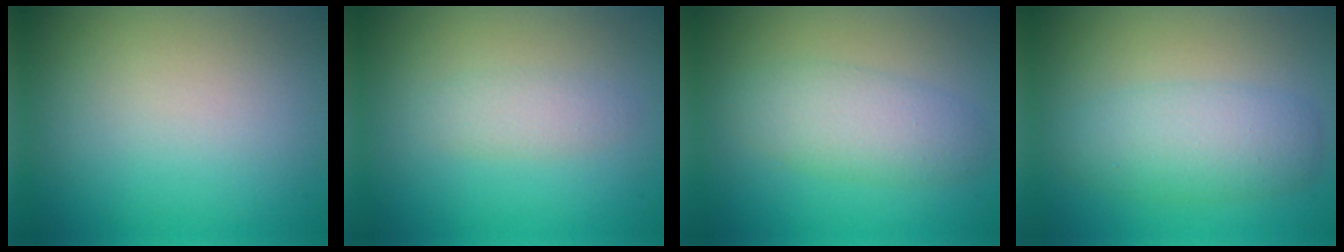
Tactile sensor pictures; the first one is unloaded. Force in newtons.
{"total": 1.6, "press": 1.6, "slide": 0.0}
{"total": 3.5, "press": 3.5, "slide": 0.1}
{"total": 4.1, "press": 4.1, "slide": 0.2}